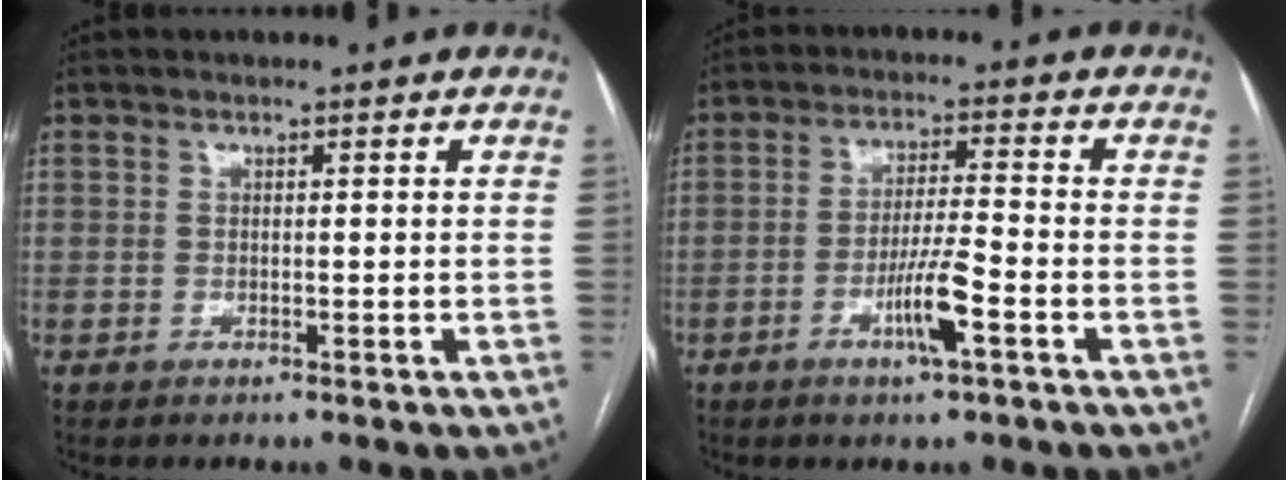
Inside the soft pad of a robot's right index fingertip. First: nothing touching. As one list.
[{"total": 6.6, "force": [-3.0, 0.1, 5.9], "torque": [-0.113, -0.005, -0.054]}]